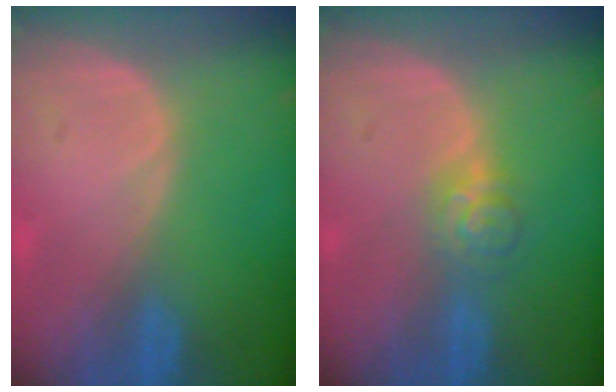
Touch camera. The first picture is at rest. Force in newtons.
{"total": 3.7, "press": 3.6, "slide": 0.9}